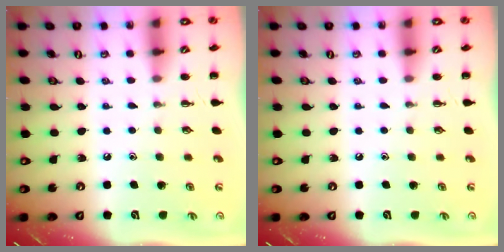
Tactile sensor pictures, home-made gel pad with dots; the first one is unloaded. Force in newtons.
{"total": 0.0}